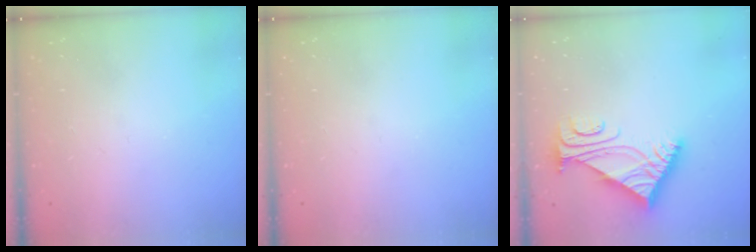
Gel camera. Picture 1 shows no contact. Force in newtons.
{"total": 0.0}
{"total": 5.5, "press": 5.4, "slide": 0.7}